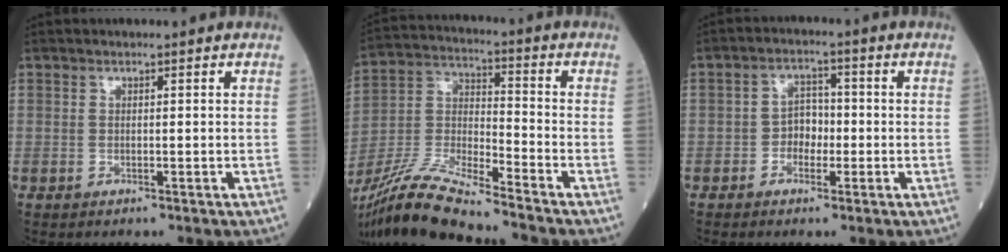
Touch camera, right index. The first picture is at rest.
{"total": 15.0, "force": [-13.4, -0.6, 6.6], "torque": [-0.136, -0.008, -0.257]}
{"total": 3.9, "force": [-1.0, 2.8, 2.5], "torque": [-0.034, 0.013, -0.021]}